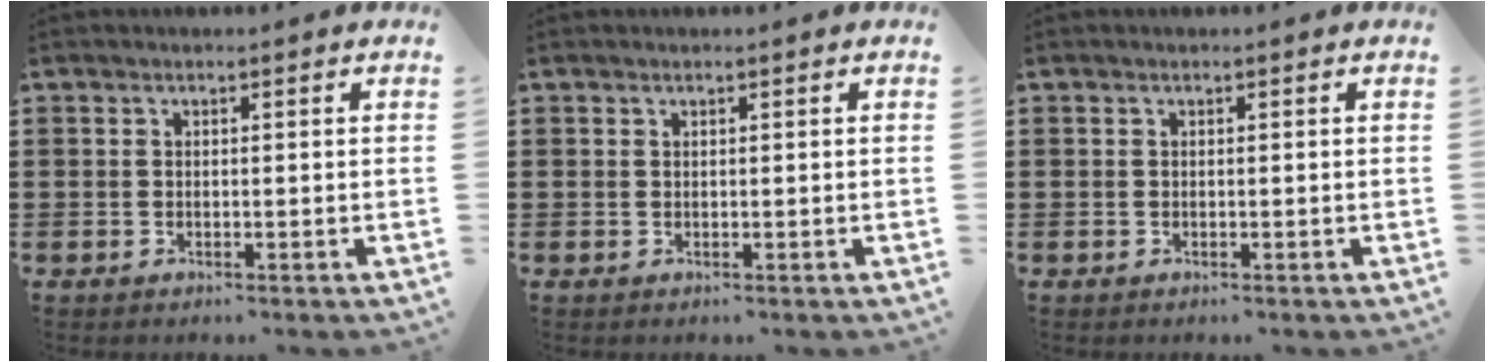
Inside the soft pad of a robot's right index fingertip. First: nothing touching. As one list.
[{"total": 0.0}, {"total": 0.0}]